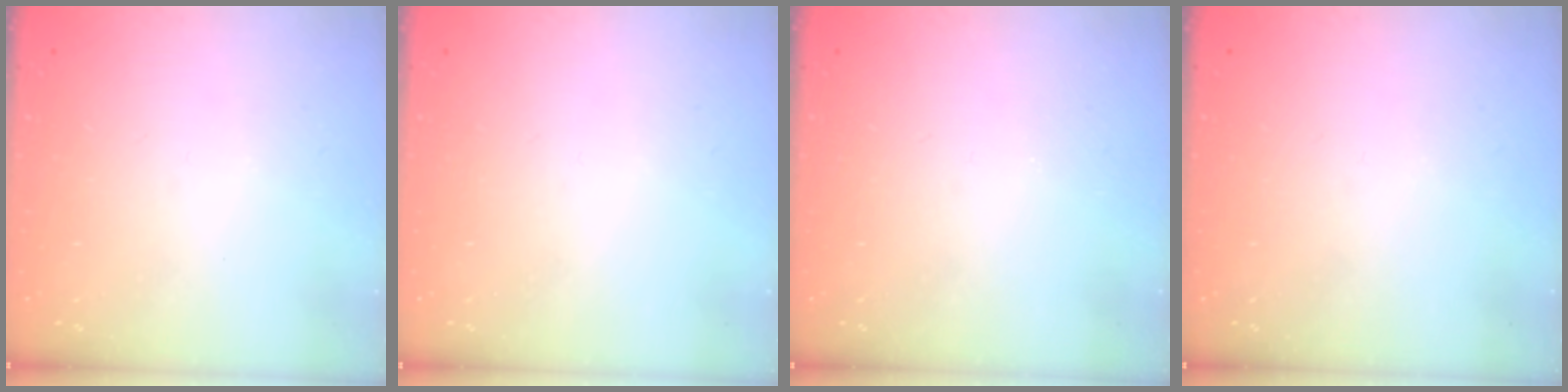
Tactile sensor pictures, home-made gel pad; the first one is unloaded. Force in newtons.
{"total": 1.5, "press": 1.5, "slide": 0.1}
{"total": 0.0}
{"total": 0.0}